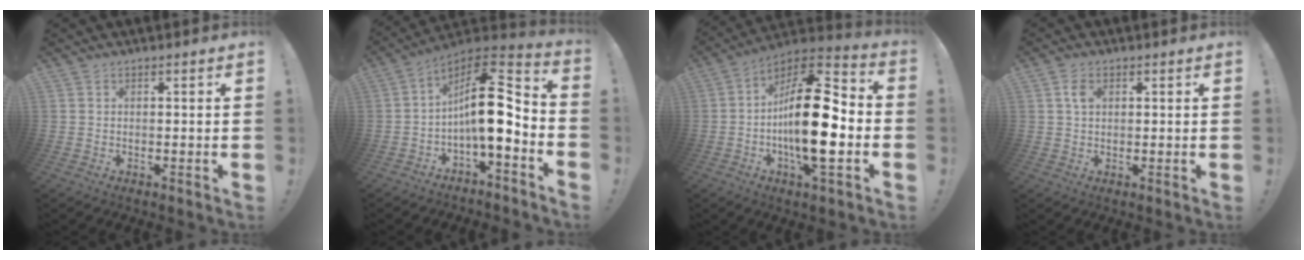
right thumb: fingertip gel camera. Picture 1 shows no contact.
{"total": 16.4, "force": [-0.6, 6.6, 15.0], "torque": [-0.228, 0.001, -0.008]}
{"total": 22.7, "force": [-3.0, 8.0, 21.0], "torque": [-0.371, 0.009, -0.054]}
{"total": 3.4, "force": [1.1, 2.2, 2.3], "torque": [-0.035, 0.002, 0.017]}